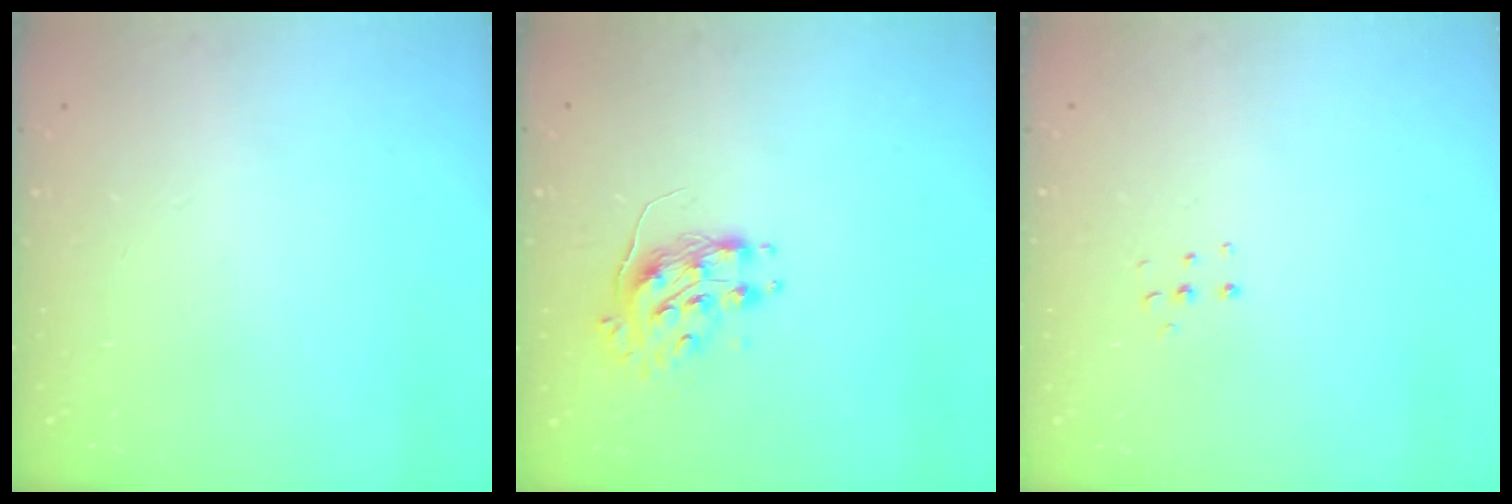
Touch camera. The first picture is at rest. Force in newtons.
{"total": 8.6, "press": 8.6, "slide": 0.3}
{"total": 4.0, "press": 4.0, "slide": 0.5}